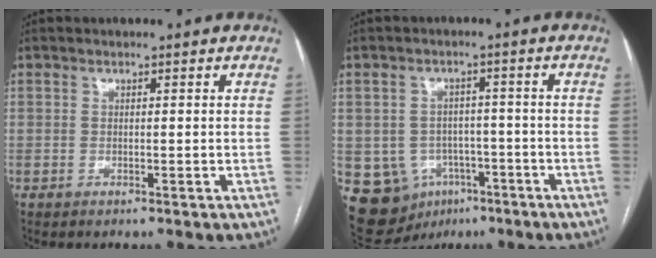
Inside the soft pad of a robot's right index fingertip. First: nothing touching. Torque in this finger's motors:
{"motor_torque": [-0.05, -0.13, -0.42, -0.21]}